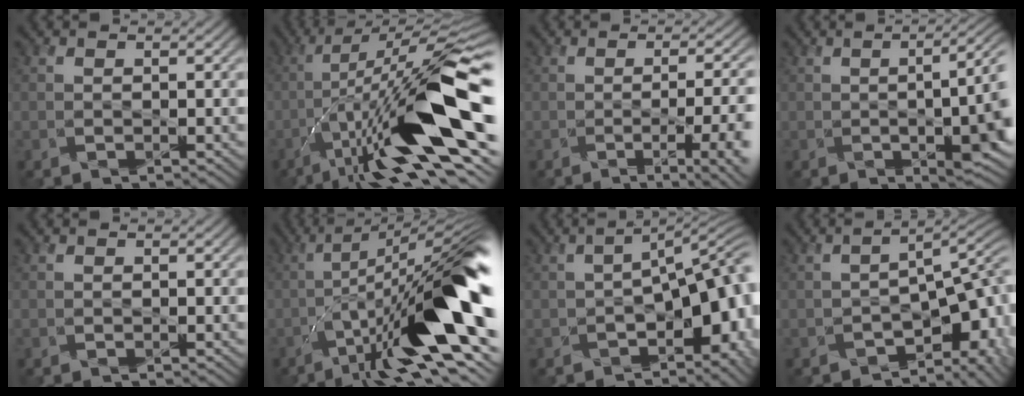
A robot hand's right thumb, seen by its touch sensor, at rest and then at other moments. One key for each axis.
{"total": 16.5, "fx": -4.6, "fy": 4.3, "fz": 15.3, "tx": -0.263, "ty": 0.001, "tz": -0.073}
{"total": 8.9, "fx": -2.6, "fy": 2.8, "fz": 8.1, "tx": -0.095, "ty": -0.007, "tz": -0.029}
{"total": 7.4, "fx": -0.4, "fy": 2.4, "fz": 7.0, "tx": -0.083, "ty": -0.003, "tz": -0.008}
{"total": 0.0}
{"total": 18.6, "fx": -4.9, "fy": 5.3, "fz": 17.2, "tx": -0.266, "ty": -0.005, "tz": -0.074}
{"total": 9.9, "fx": -3.2, "fy": 4.5, "fz": 8.2, "tx": -0.099, "ty": -0.022, "tz": -0.036}
{"total": 8.9, "fx": -5.4, "fy": 3.7, "fz": 6.1, "tx": -0.075, "ty": -0.021, "tz": -0.066}